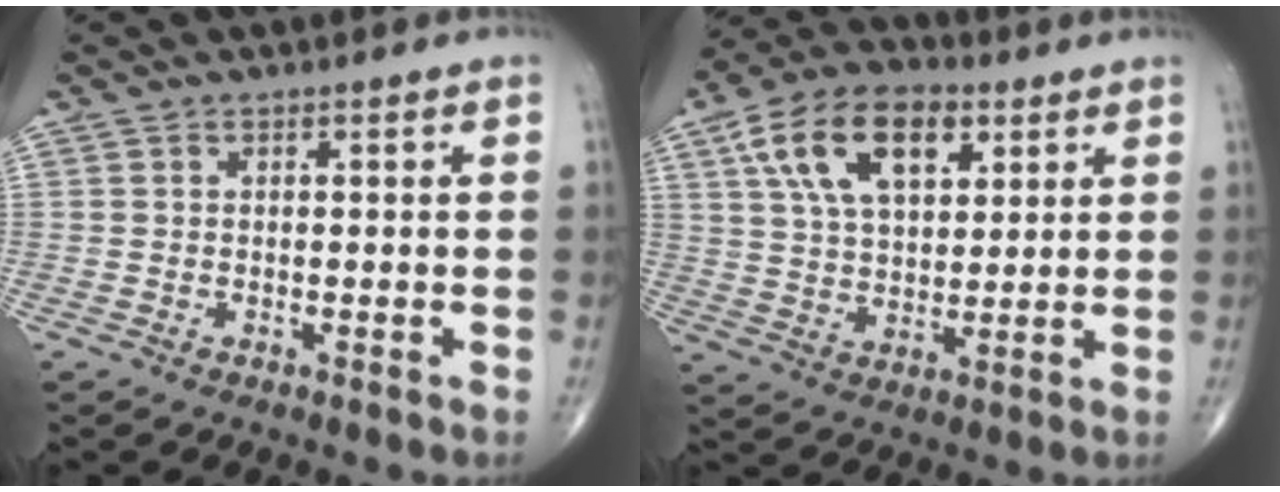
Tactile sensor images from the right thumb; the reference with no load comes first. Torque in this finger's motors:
{"motor_torque": [-1.07, 1.86, 1.27, 0.95, 0.14]}